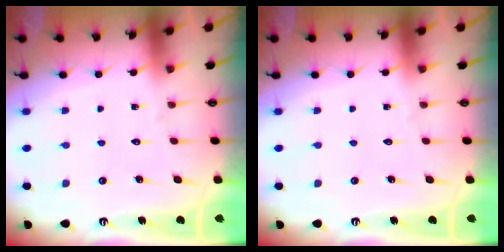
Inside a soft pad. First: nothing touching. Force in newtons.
{"total": 0.0}